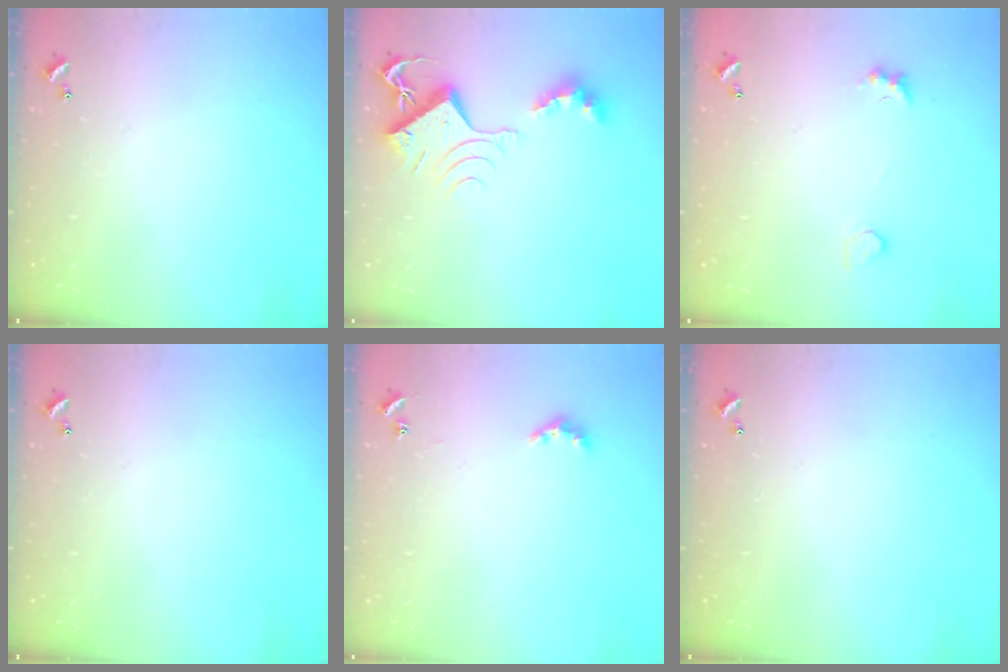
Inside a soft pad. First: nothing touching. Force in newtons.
{"total": 9.3, "press": 9.3, "slide": 0.9}
{"total": 3.0, "press": 2.9, "slide": 0.8}
{"total": 0.0}
{"total": 3.6, "press": 3.5, "slide": 0.5}
{"total": 0.0}